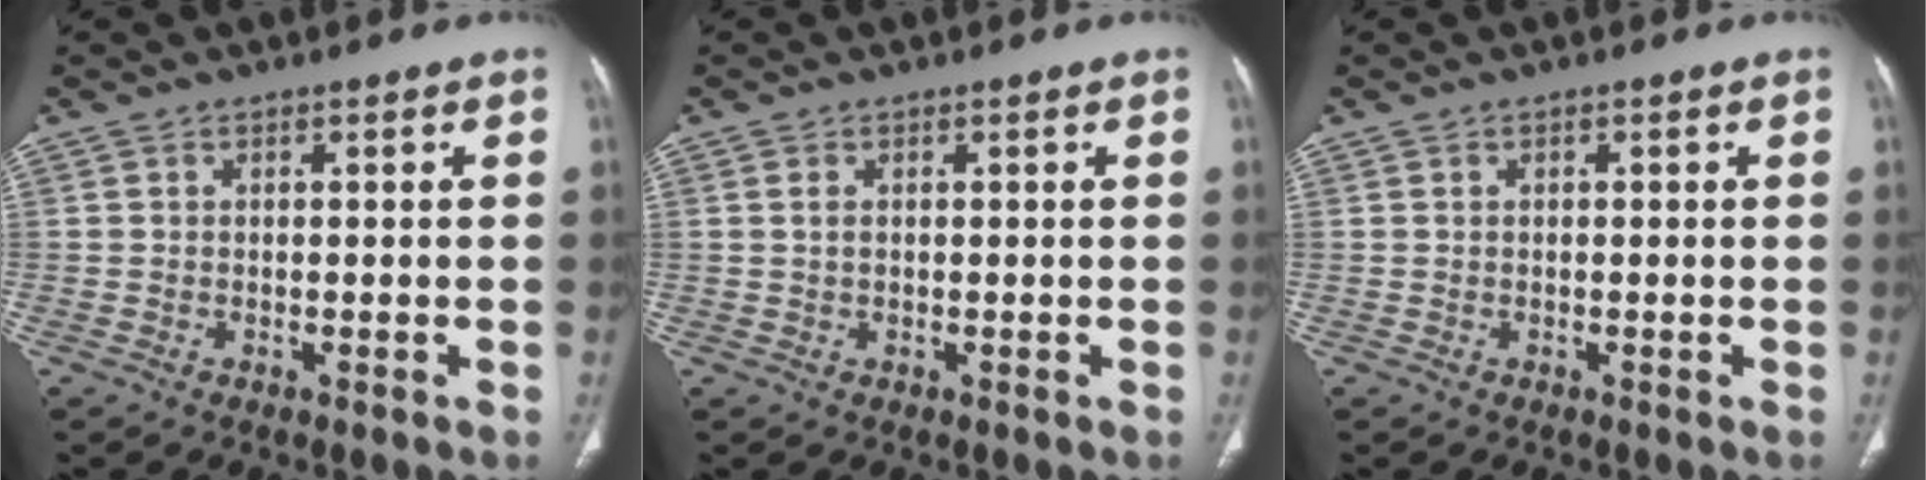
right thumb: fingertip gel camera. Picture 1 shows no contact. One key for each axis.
{"total": 1.2, "fx": 0.3, "fy": 0.8, "fz": 0.9, "tx": -0.018, "ty": 0.002, "tz": 0.008}
{"total": 0.0}